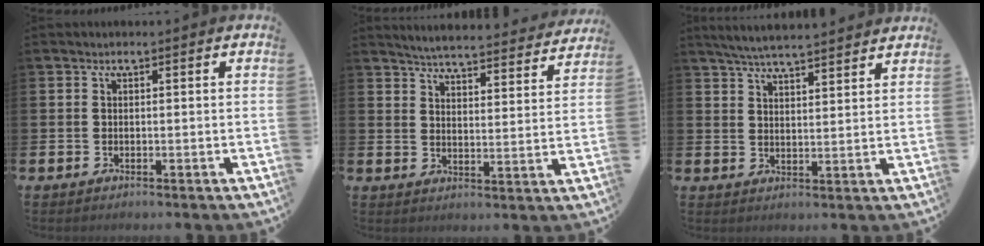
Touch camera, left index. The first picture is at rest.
{"total": 5.2, "force": [5.2, 0.2, 0.8], "torque": [-0.031, -0.043, 0.086]}
{"total": 5.3, "force": [5.2, 0.0, 1.0], "torque": [-0.036, -0.025, 0.094]}